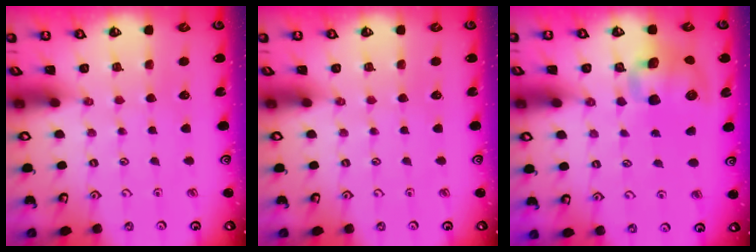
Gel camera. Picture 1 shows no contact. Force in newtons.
{"total": 0.0}
{"total": 10.5, "press": 10.4, "slide": 1.8}